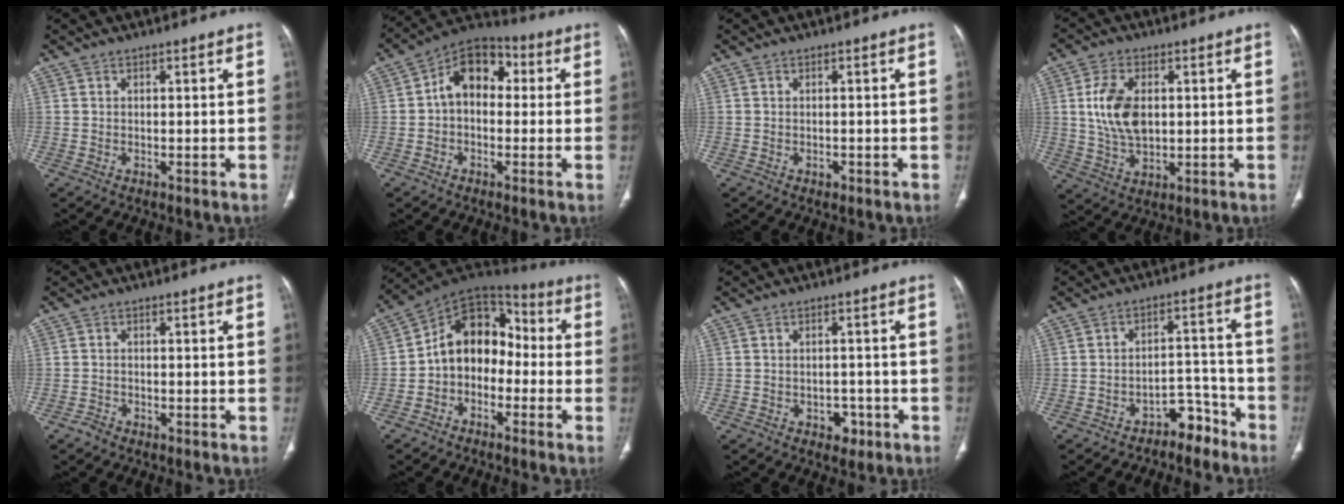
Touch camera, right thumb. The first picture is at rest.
{"total": 10.9, "force": [1.0, 7.7, 7.7], "torque": [-0.092, 0.034, 0.000]}
{"total": 0.7, "force": [-0.4, 0.5, 0.3], "torque": [-0.005, 0.000, -0.005]}
{"total": 10.3, "force": [1.5, 6.4, 8.0], "torque": [-0.148, -0.006, 0.037]}
{"total": 1.2, "force": [-1.0, 0.6, 0.1], "torque": [-0.007, 0.002, -0.022]}
{"total": 12.6, "force": [-2.2, 9.5, 7.9], "torque": [-0.090, 0.064, -0.054]}
{"total": 3.2, "force": [-1.5, 2.4, 1.5], "torque": [-0.002, 0.009, -0.016]}
{"total": 6.0, "force": [-4.8, 3.1, 1.6], "torque": [0.005, 0.075, -0.072]}